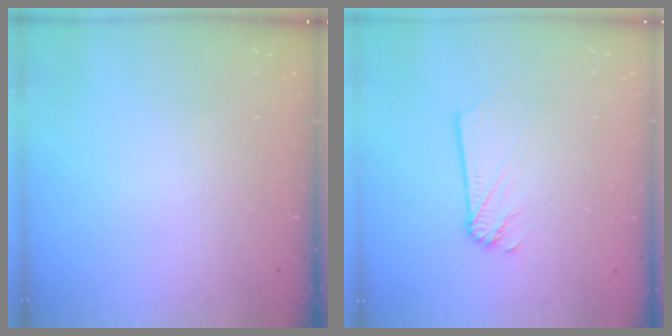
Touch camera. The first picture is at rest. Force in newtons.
{"total": 1.9, "press": 1.9, "slide": 0.1}